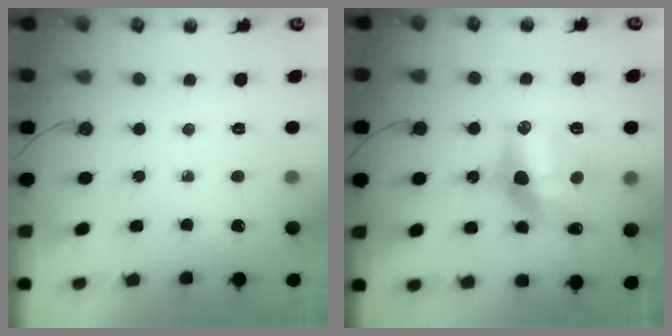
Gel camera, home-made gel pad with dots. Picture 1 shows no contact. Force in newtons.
{"total": 15.0, "press": 14.9, "slide": 0.8}